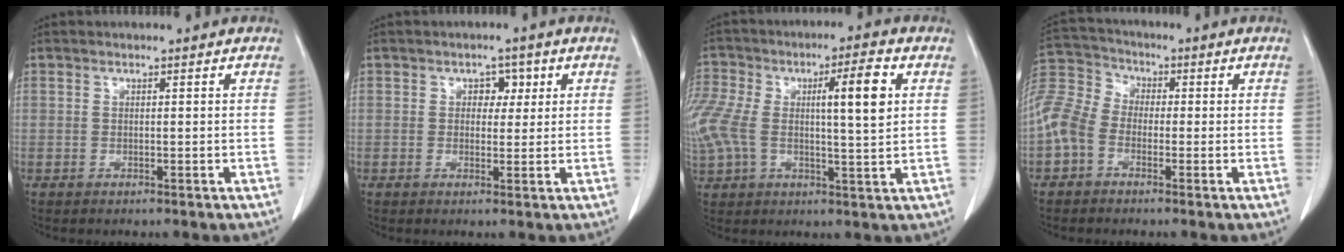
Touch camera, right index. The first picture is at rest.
{"total": 2.8, "force": [0.9, 2.0, 1.7], "torque": [-0.016, 0.008, 0.011]}
{"total": 16.2, "force": [2.6, 5.5, 15.0], "torque": [-0.326, 0.029, 0.047]}
{"total": 9.6, "force": [-2.4, 7.5, 5.5], "torque": [-0.136, 0.033, -0.060]}